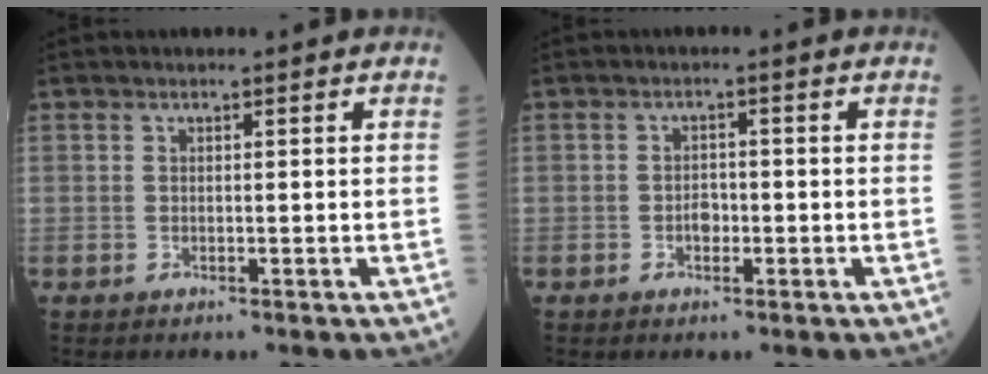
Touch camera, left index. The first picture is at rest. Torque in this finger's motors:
{"motor_torque": [0.28, 0.11, -0.05, -0.01]}